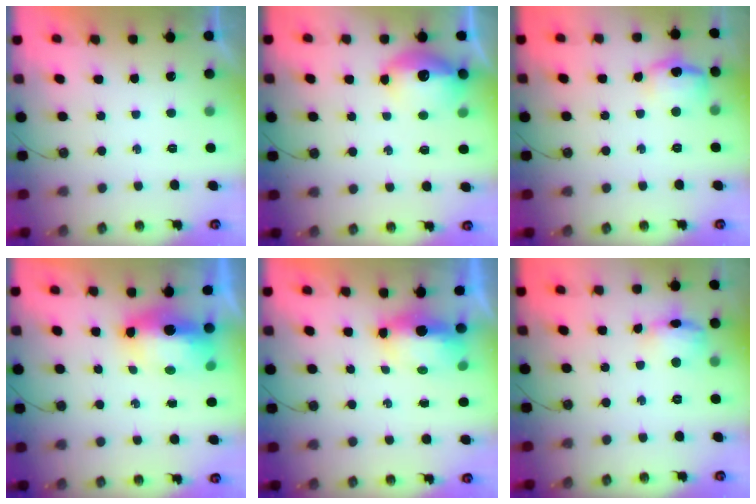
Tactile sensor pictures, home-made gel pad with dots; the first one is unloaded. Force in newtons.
{"total": 12.2, "press": 12.1, "slide": 1.2}
{"total": 11.2, "press": 11.2, "slide": 1.4}
{"total": 8.7, "press": 8.5, "slide": 1.6}
{"total": 5.9, "press": 5.8, "slide": 0.5}
{"total": 10.3, "press": 10.3, "slide": 1.1}